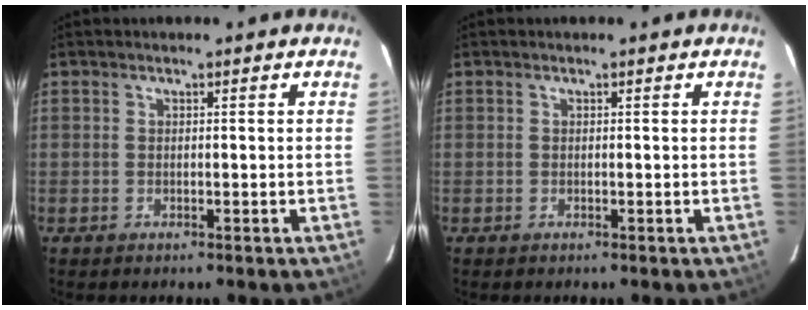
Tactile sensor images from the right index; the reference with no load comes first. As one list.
[{"total": 0.0}]